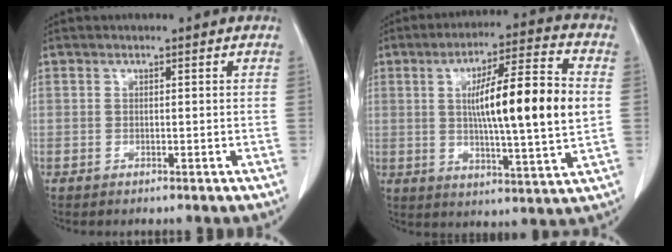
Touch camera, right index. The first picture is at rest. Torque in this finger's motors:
{"motor_torque": [1.52, 0.62, 0.42, 0.21]}